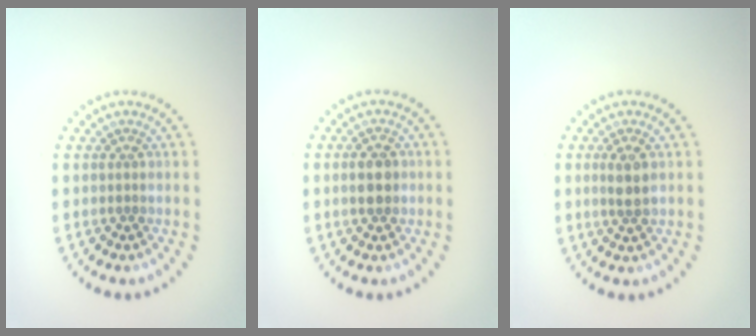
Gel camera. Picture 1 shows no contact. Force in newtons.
{"total": 2.9, "press": 2.9, "slide": 0.1}
{"total": 2.1, "press": 2.0, "slide": 0.7}